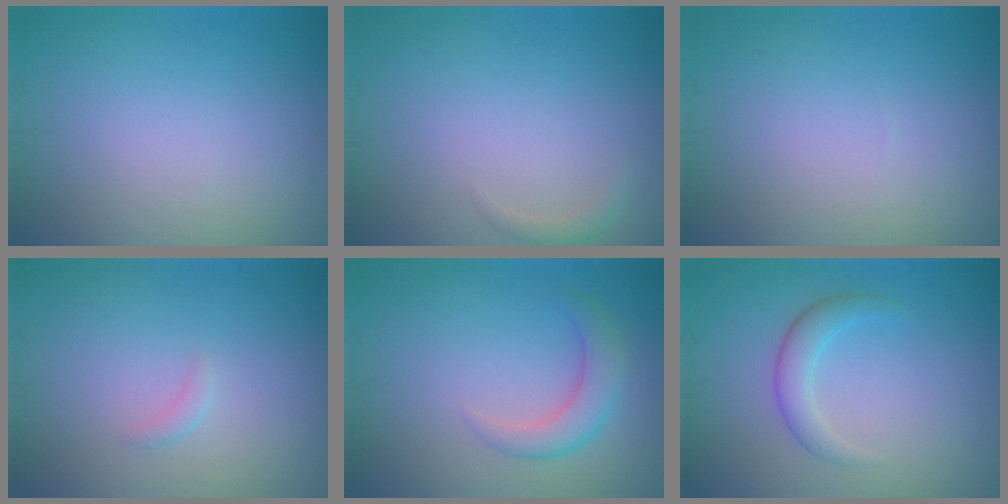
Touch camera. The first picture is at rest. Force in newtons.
{"total": 0.9, "press": 0.9, "slide": 0.1}
{"total": 0.0}
{"total": 0.6, "press": 0.6, "slide": 0.1}
{"total": 2.8, "press": 2.8, "slide": 0.1}
{"total": 2.4, "press": 2.4, "slide": 0.1}